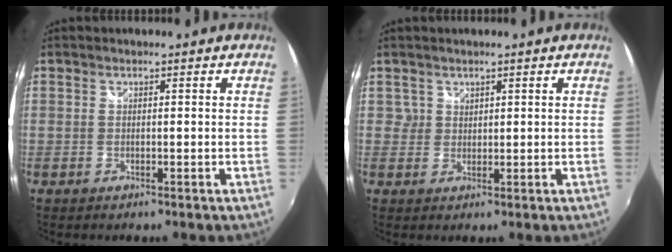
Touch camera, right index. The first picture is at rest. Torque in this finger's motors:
{"motor_torque": [-0.32, 0.19, -0.10, -0.01]}